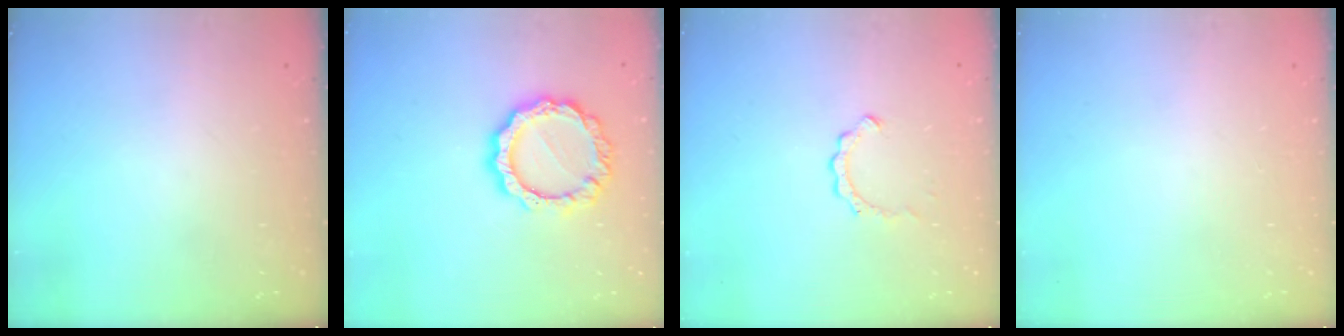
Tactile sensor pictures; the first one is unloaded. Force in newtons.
{"total": 12.3, "press": 12.3, "slide": 0.9}
{"total": 2.3, "press": 2.3, "slide": 0.2}
{"total": 0.0}